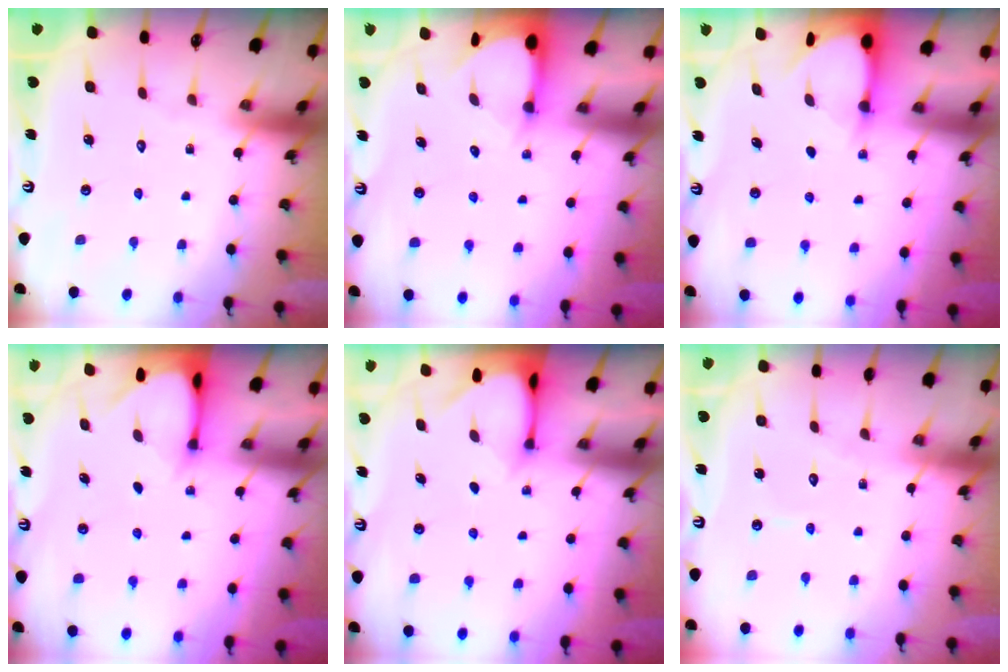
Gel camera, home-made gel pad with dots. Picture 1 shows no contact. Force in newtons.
{"total": 2.8, "press": 2.8, "slide": 0.2}
{"total": 3.1, "press": 3.1, "slide": 0.3}
{"total": 2.8, "press": 2.8, "slide": 0.2}
{"total": 2.9, "press": 2.9, "slide": 0.2}
{"total": 4.3, "press": 4.3, "slide": 0.4}